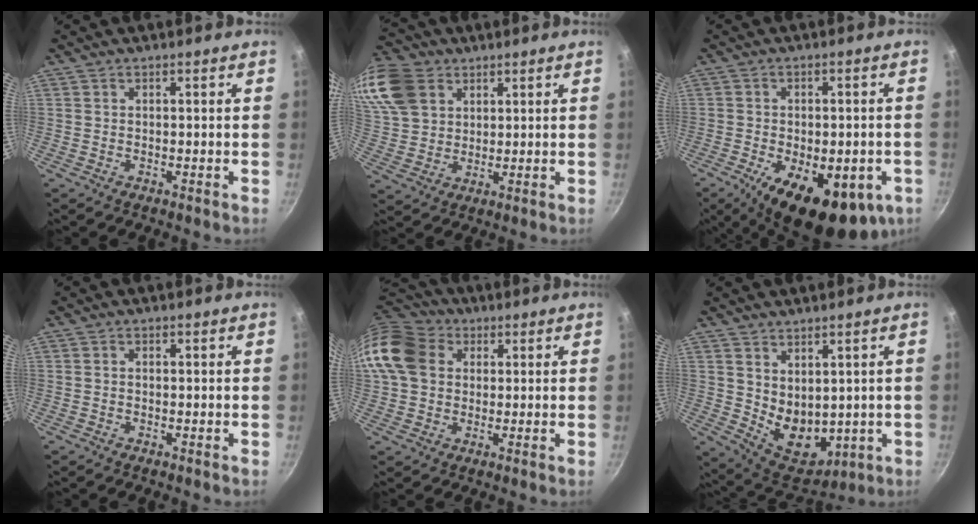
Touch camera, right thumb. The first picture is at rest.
{"total": 16.8, "force": [7.5, 12.5, 8.3], "torque": [-0.182, 0.006, 0.149]}
{"total": 19.2, "force": [-7.1, 9.1, 15.3], "torque": [-0.194, -0.004, -0.090]}
{"total": 0.5, "force": [-0.1, 0.4, 0.3], "torque": [-0.005, 0.005, -0.001]}
{"total": 14.4, "force": [3.0, 11.6, 7.9], "torque": [-0.144, 0.026, 0.041]}
{"total": 10.0, "force": [2.6, 7.0, 6.7], "torque": [-0.077, -0.038, 0.071]}